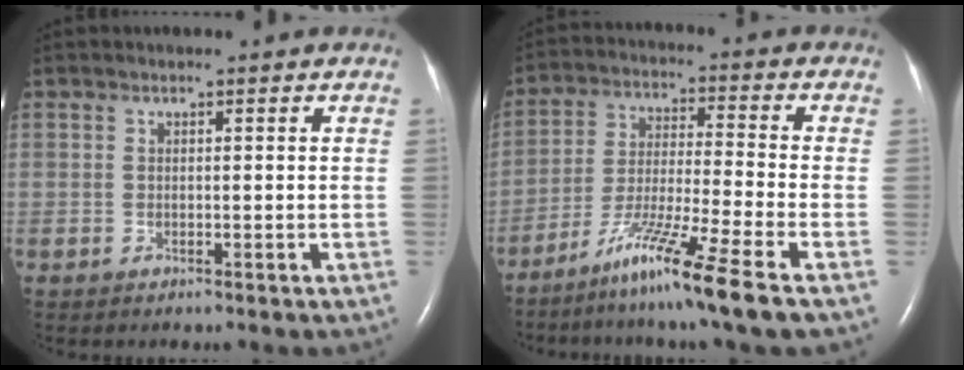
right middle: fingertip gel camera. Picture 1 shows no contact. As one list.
[{"total": 11.6, "force": [-7.9, -1.9, 8.3], "torque": [-0.160, -0.039, -0.144]}]